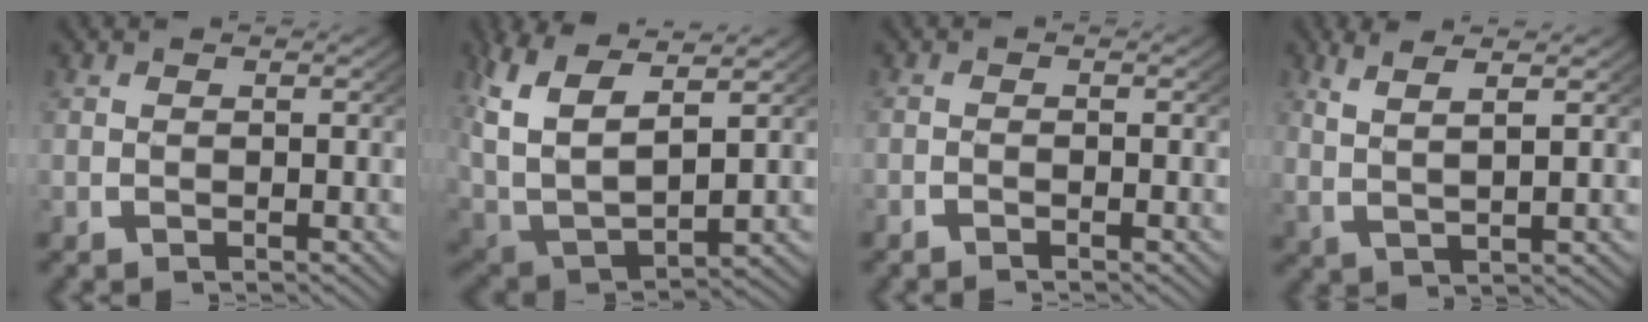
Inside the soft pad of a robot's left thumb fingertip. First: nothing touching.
{"total": 13.0, "force": [2.4, 9.3, 8.8], "torque": [-0.231, -0.048, 0.056]}
{"total": 0.9, "force": [-0.8, 0.2, 0.4], "torque": [-0.004, -0.001, -0.017]}
{"total": 4.8, "force": [2.8, 1.3, 3.6], "torque": [-0.071, 0.004, 0.056]}